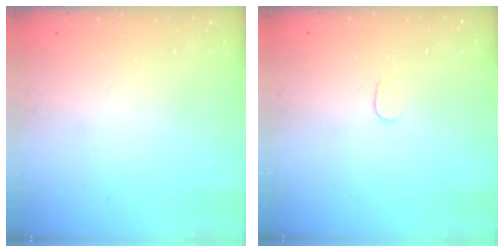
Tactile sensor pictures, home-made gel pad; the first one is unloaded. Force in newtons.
{"total": 3.3, "press": 3.3, "slide": 0.3}